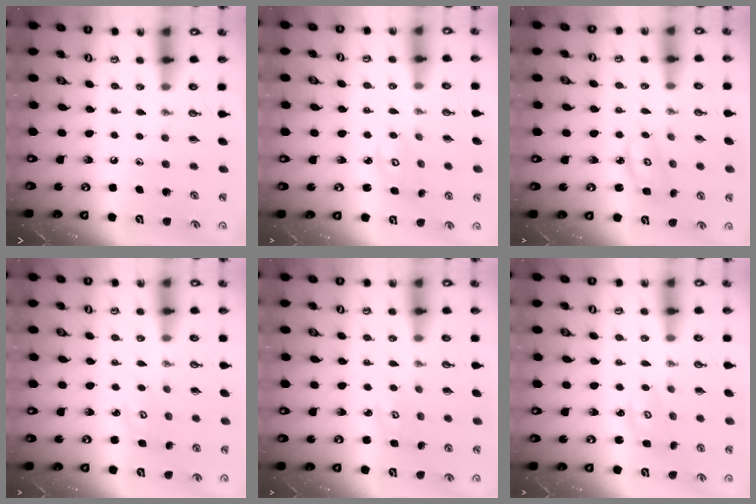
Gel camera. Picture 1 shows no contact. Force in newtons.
{"total": 3.5, "press": 3.5, "slide": 0.4}
{"total": 3.7, "press": 3.7, "slide": 0.2}
{"total": 2.9, "press": 2.8, "slide": 0.3}
{"total": 2.3, "press": 2.2, "slide": 0.3}
{"total": 2.9, "press": 2.9, "slide": 0.3}